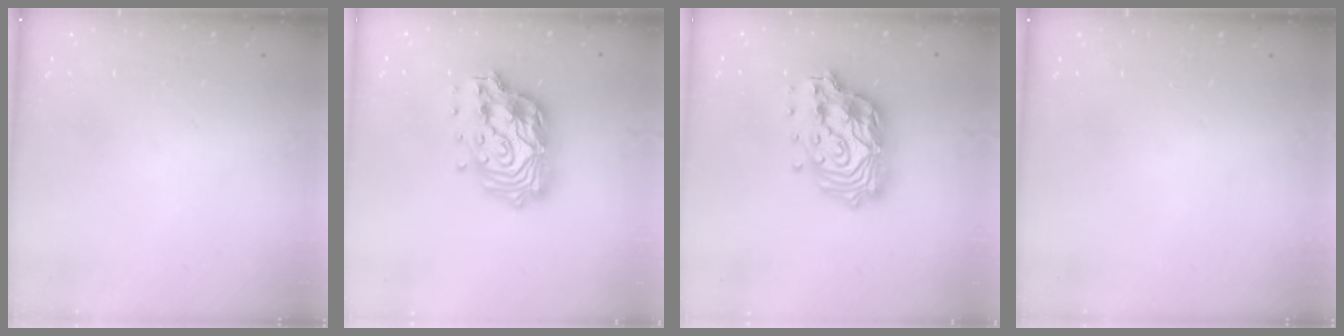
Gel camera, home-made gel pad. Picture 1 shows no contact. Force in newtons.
{"total": 18.7, "press": 18.6, "slide": 1.5}
{"total": 18.7, "press": 18.6, "slide": 1.5}
{"total": 0.0}